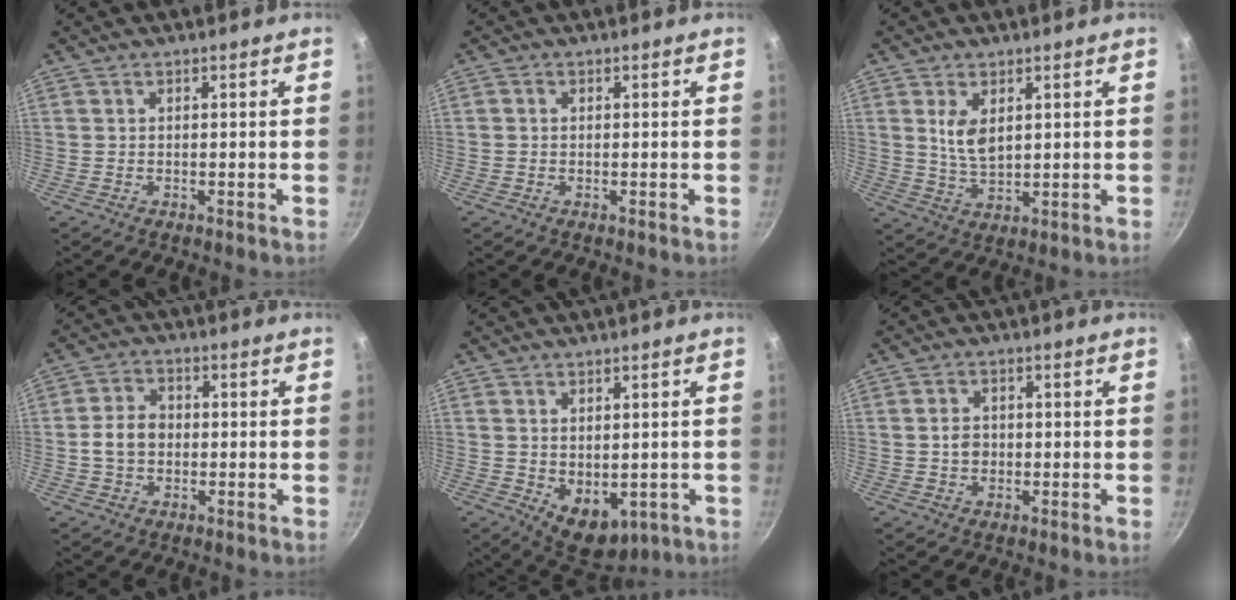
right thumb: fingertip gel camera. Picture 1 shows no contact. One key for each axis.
{"total": 0.7, "fx": -0.1, "fy": 0.7, "fz": 0.3, "tx": -0.004, "ty": 0.003, "tz": -0.003}
{"total": 5.8, "fx": 1.9, "fy": 3.2, "fz": 4.4, "tx": -0.072, "ty": -0.023, "tz": 0.041}
{"total": 6.1, "fx": -0.6, "fy": 4.8, "fz": 3.7, "tx": -0.050, "ty": 0.020, "tz": -0.017}
{"total": 8.2, "fx": -0.8, "fy": 5.6, "fz": 6.0, "tx": -0.062, "ty": -0.013, "tz": 0.008}
{"total": 3.1, "fx": -0.2, "fy": 2.6, "fz": 1.7, "tx": -0.017, "ty": 0.007, "tz": -0.007}